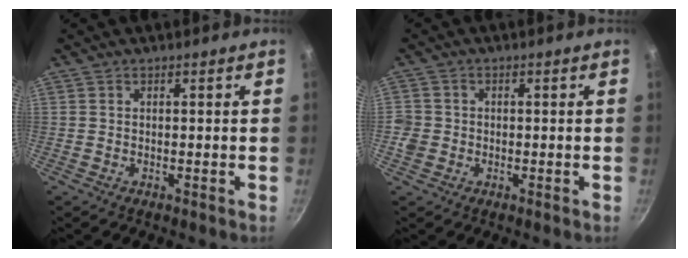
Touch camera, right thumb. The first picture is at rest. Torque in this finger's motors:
{"motor_torque": [0.42, -0.26, 0.49, 0.03, 0.01]}